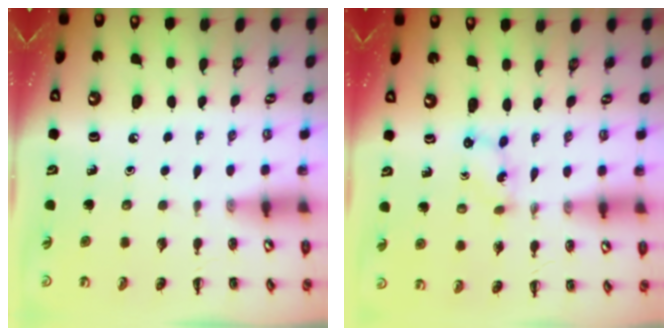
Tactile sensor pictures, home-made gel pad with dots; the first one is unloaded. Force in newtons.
{"total": 2.5, "press": 2.4, "slide": 0.7}